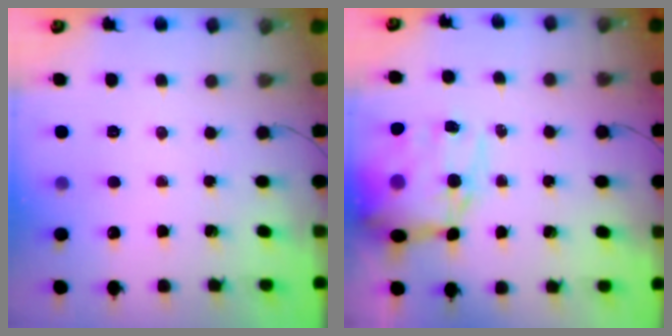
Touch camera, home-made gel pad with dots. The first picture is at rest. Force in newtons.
{"total": 16.9, "press": 16.4, "slide": 3.9}